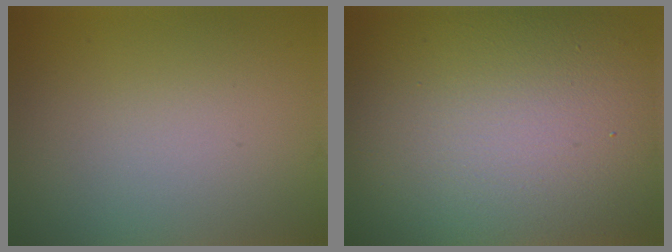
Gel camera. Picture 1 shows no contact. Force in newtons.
{"total": 17.3, "press": 17.3, "slide": 0.9}